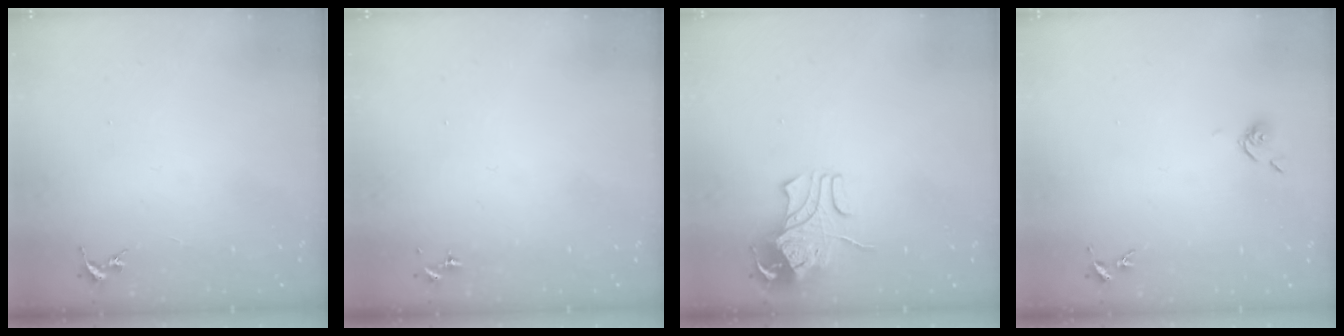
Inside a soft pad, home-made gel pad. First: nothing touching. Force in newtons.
{"total": 0.0}
{"total": 9.0, "press": 8.9, "slide": 1.0}
{"total": 4.3, "press": 4.2, "slide": 0.6}